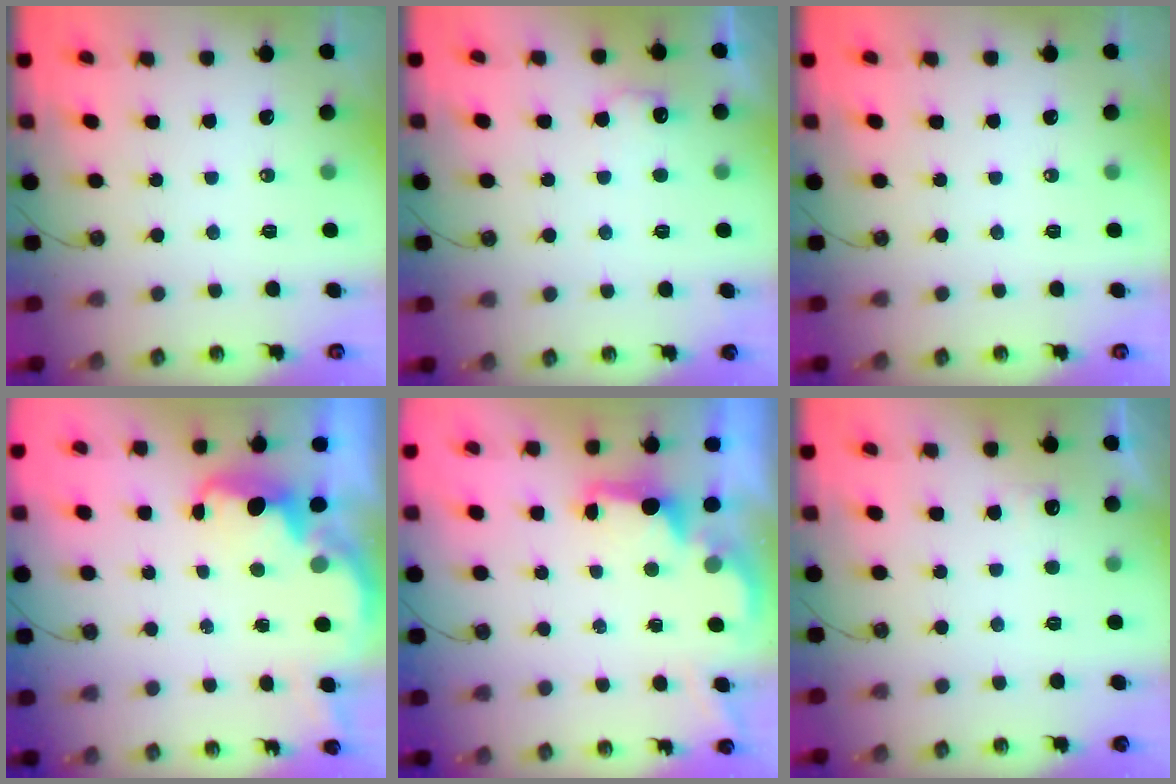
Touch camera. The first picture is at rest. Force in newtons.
{"total": 7.5, "press": 7.5, "slide": 0.4}
{"total": 0.0}
{"total": 2.0, "press": 1.8, "slide": 0.8}
{"total": 2.0, "press": 1.9, "slide": 0.8}
{"total": 2.1, "press": 1.9, "slide": 0.9}